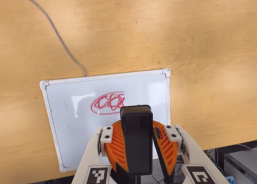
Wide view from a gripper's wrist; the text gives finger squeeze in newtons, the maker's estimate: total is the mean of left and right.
{"total": 9.4, "left": 9.7, "right": 9.1}